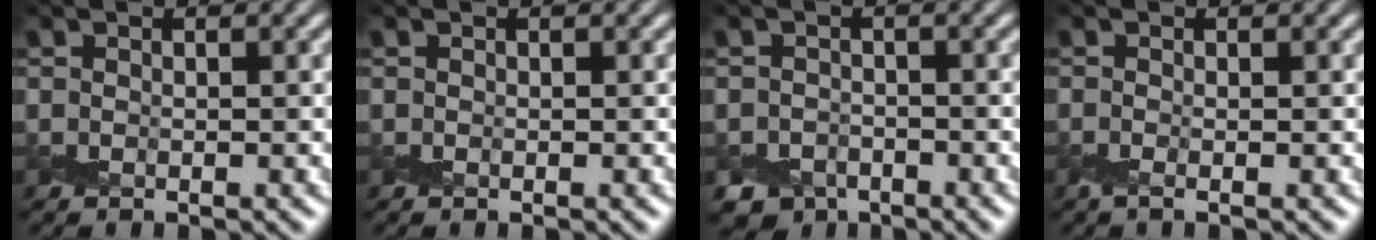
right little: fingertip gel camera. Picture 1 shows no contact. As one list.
[{"total": 0.0}, {"total": 3.5, "force": [-2.7, 2.1, 0.2], "torque": [0.015, -0.001, -0.051]}, {"total": 0.7, "force": [-0.4, 0.1, 0.6], "torque": [-0.016, 0.000, -0.010]}]